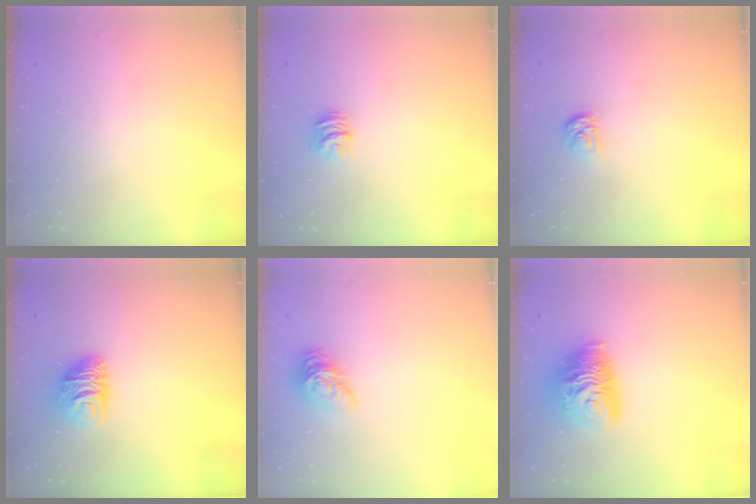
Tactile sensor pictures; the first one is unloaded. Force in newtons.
{"total": 6.1, "press": 6.1, "slide": 0.3}
{"total": 4.0, "press": 4.0, "slide": 0.5}
{"total": 9.5, "press": 9.4, "slide": 0.8}
{"total": 10.2, "press": 10.2, "slide": 0.3}
{"total": 12.6, "press": 12.6, "slide": 1.3}